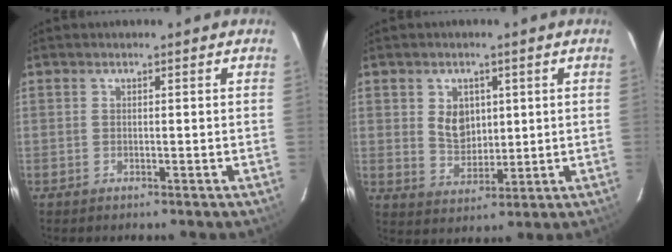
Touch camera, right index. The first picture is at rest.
{"total": 6.2, "force": [1.6, 4.9, 3.5], "torque": [-0.059, 0.002, 0.038]}